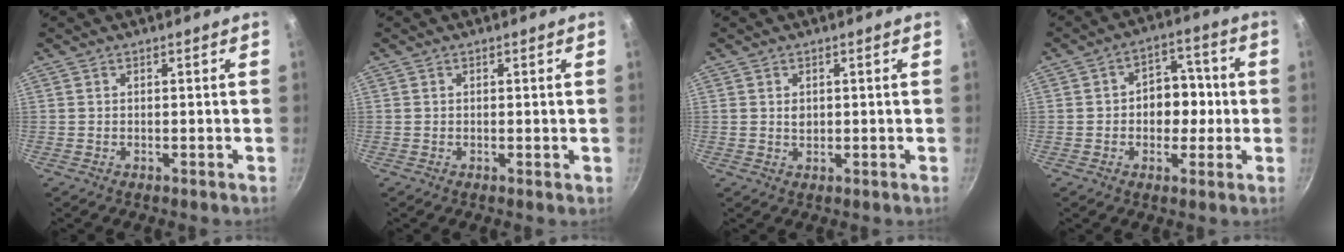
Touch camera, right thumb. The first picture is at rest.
{"total": 0.0}
{"total": 1.6, "force": [0.3, 1.2, 1.0], "torque": [-0.014, 0.000, 0.005]}
{"total": 9.1, "force": [-0.4, 6.9, 5.9], "torque": [-0.026, 0.019, -0.013]}